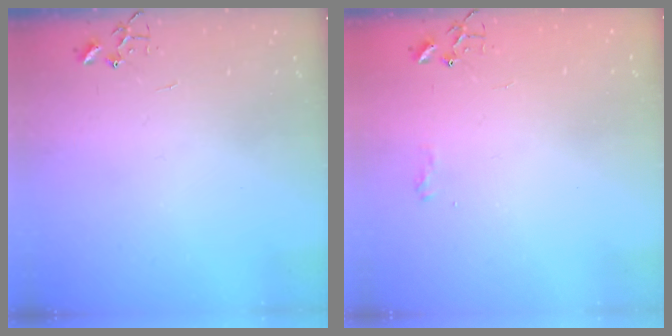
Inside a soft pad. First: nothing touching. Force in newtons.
{"total": 5.9, "press": 5.9, "slide": 0.8}